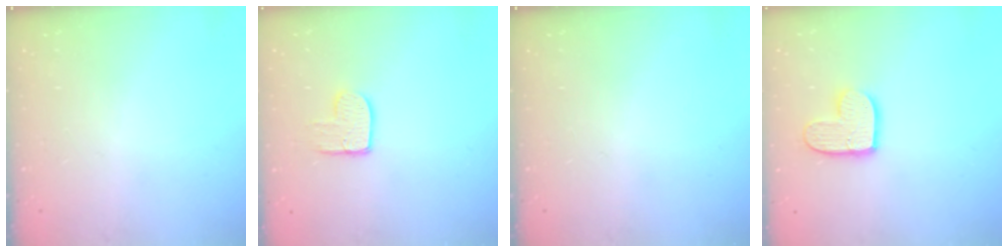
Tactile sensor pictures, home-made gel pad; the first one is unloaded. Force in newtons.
{"total": 8.8, "press": 8.8, "slide": 0.6}
{"total": 0.0}
{"total": 11.5, "press": 11.4, "slide": 1.0}